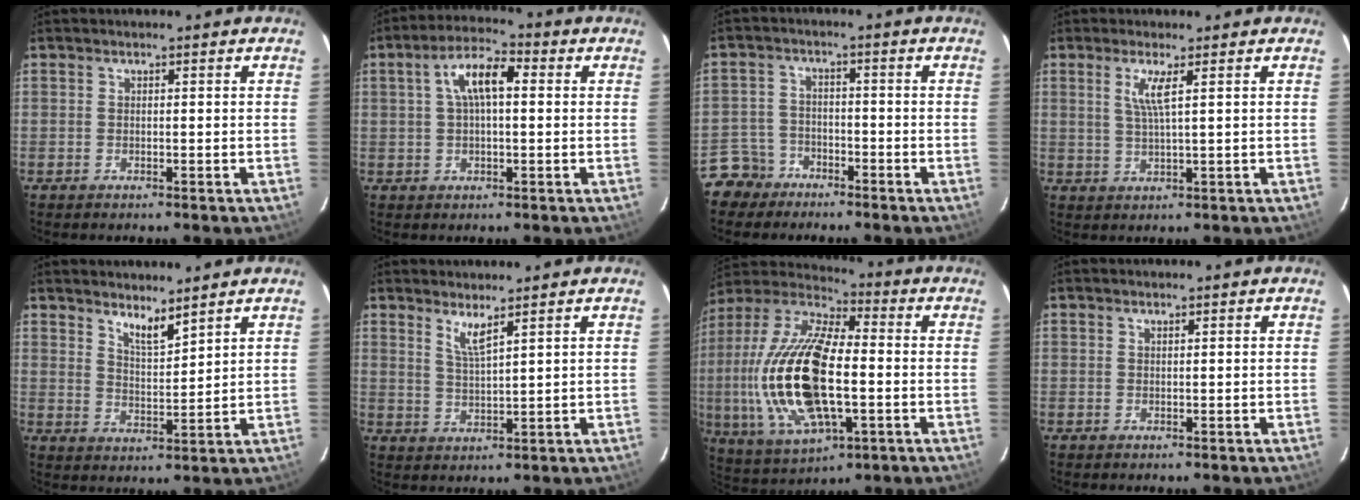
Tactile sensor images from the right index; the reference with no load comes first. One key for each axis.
{"total": 7.7, "fx": 1.5, "fy": 3.2, "fz": 6.9, "tx": -0.131, "ty": 0.023, "tz": 0.027}
{"total": 5.8, "fx": -4.1, "fy": 4.0, "fz": -0.1, "tx": -0.011, "ty": 0.024, "tz": -0.083}
{"total": 3.6, "fx": 1.5, "fy": -0.3, "fz": 3.2, "tx": -0.065, "ty": -0.005, "tz": 0.029}
{"total": 5.1, "fx": 4.3, "fy": 0.8, "fz": 2.6, "tx": -0.045, "ty": -0.006, "tz": 0.075}
{"total": 3.7, "fx": 2.7, "fy": 0.0, "fz": 2.5, "tx": -0.049, "ty": -0.007, "tz": 0.051}
{"total": 24.0, "fx": -2.5, "fy": 10.3, "fz": 21.5, "tx": -0.451, "ty": -0.007, "tz": -0.044}
{"total": 0.0}